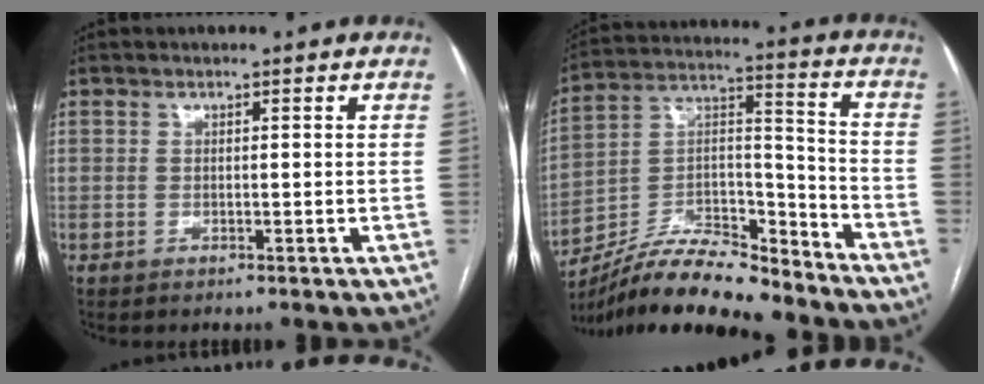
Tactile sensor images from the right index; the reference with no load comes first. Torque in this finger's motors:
{"motor_torque": [-0.36, -0.45, -0.88, -0.21]}